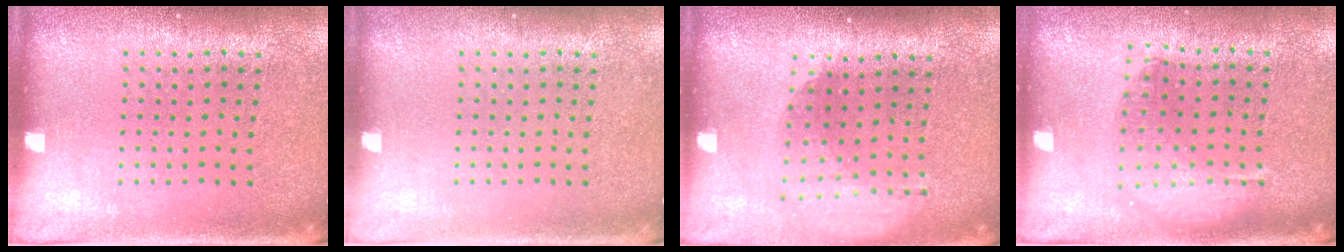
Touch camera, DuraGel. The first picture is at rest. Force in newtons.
{"total": 0.0}
{"total": 1.8, "press": 1.4, "slide": 1.2}
{"total": 1.3, "press": 1.3, "slide": 0.4}